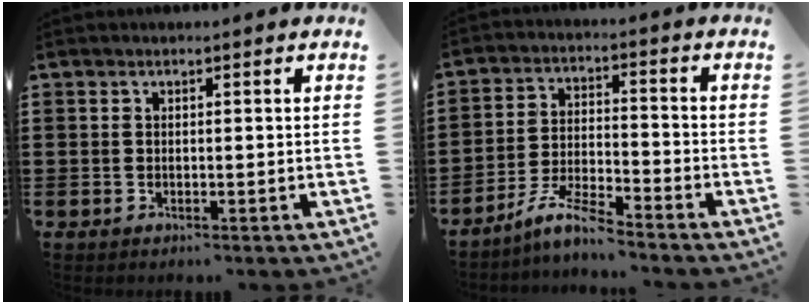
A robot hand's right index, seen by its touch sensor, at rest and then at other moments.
{"total": 6.4, "force": [-5.6, 0.4, 3.0], "torque": [-0.077, -0.007, -0.113]}